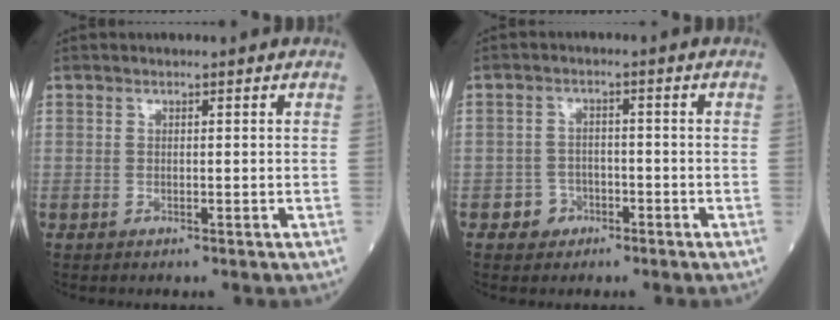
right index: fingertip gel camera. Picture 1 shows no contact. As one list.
[{"total": 3.0, "force": [-1.6, 2.5, 0.3], "torque": [-0.001, 0.013, -0.028]}]